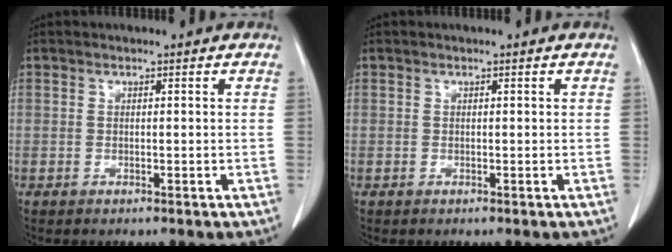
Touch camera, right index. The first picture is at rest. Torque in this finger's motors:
{"motor_torque": [-0.04, 0.01, 0.02, 0.01]}